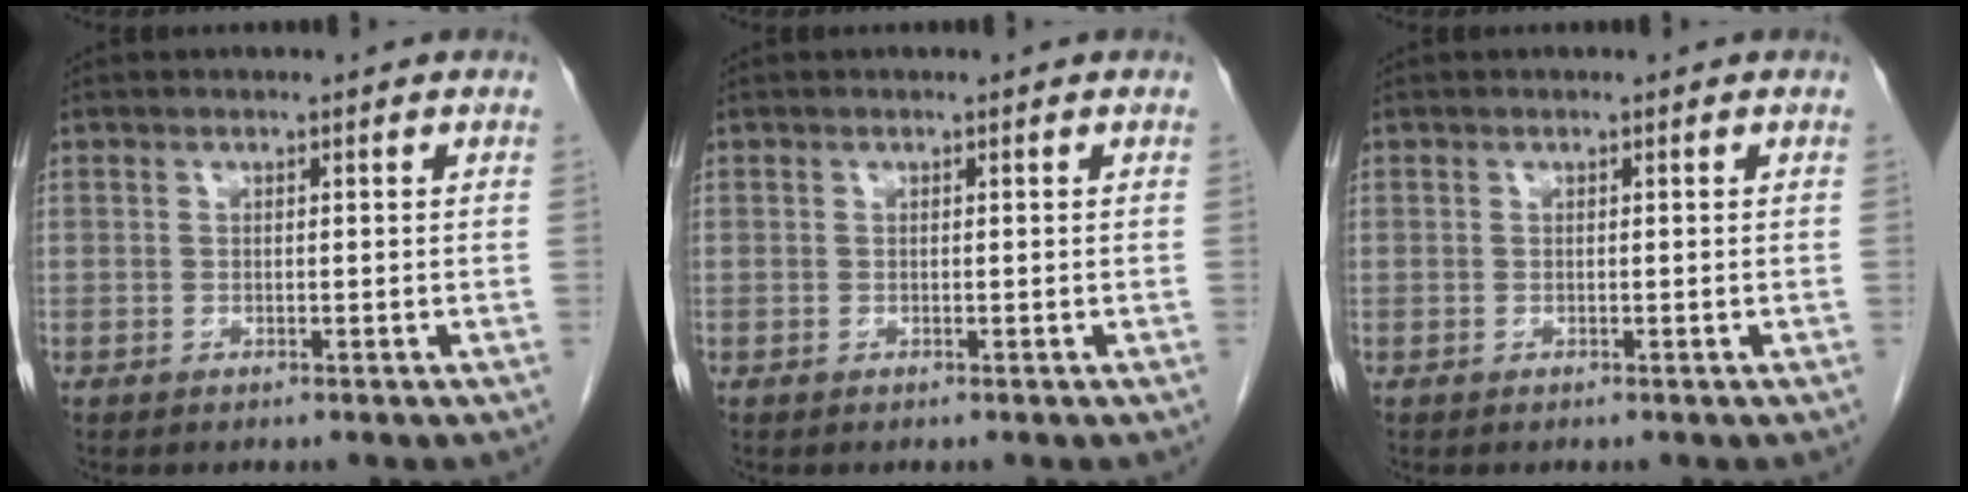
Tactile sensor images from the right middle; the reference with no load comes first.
{"total": 0.0}
{"total": 0.0}